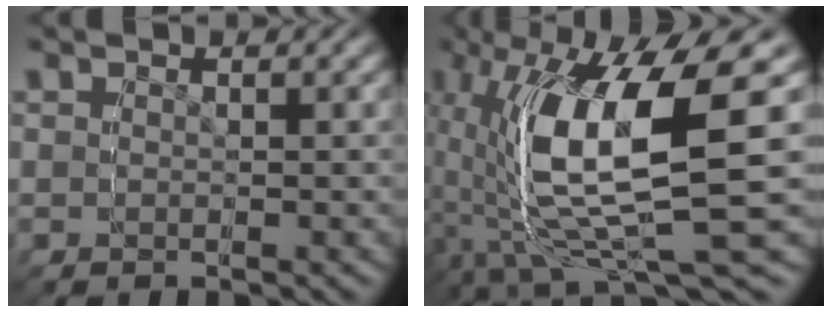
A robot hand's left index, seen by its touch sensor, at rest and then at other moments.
{"total": 11.5, "force": [1.9, 5.6, 9.8], "torque": [-0.194, 0.023, 0.028]}